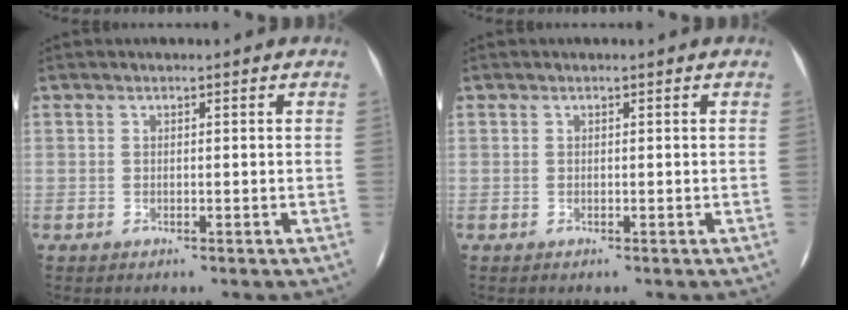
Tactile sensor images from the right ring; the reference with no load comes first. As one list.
[{"total": 0.0}]